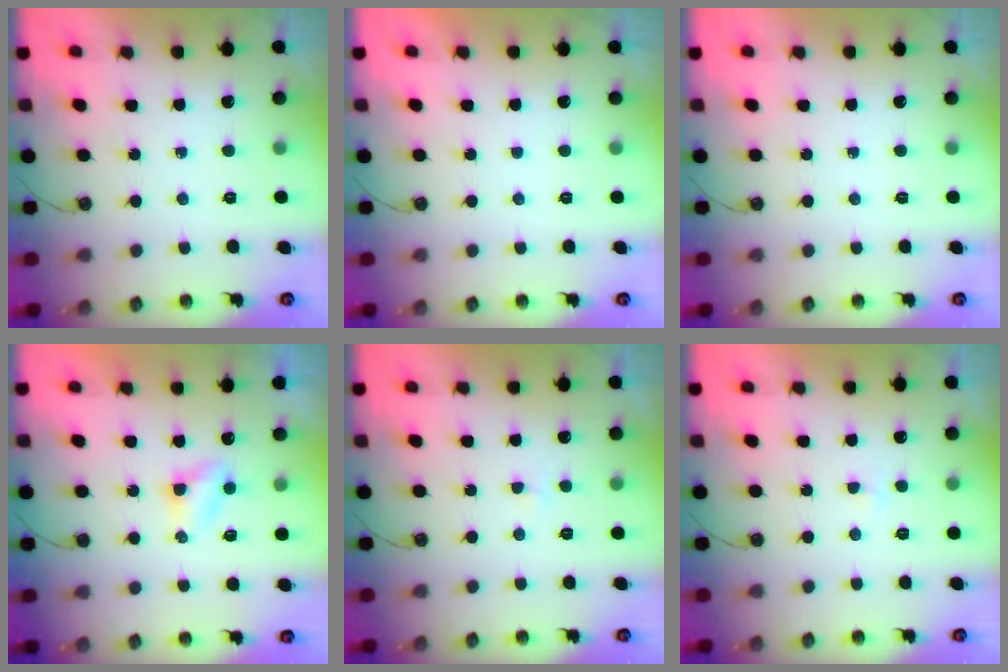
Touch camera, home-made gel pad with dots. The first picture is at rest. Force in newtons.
{"total": 0.0}
{"total": 0.0}
{"total": 3.7, "press": 3.7, "slide": 0.6}
{"total": 2.1, "press": 1.6, "slide": 1.2}
{"total": 2.1, "press": 1.6, "slide": 1.2}